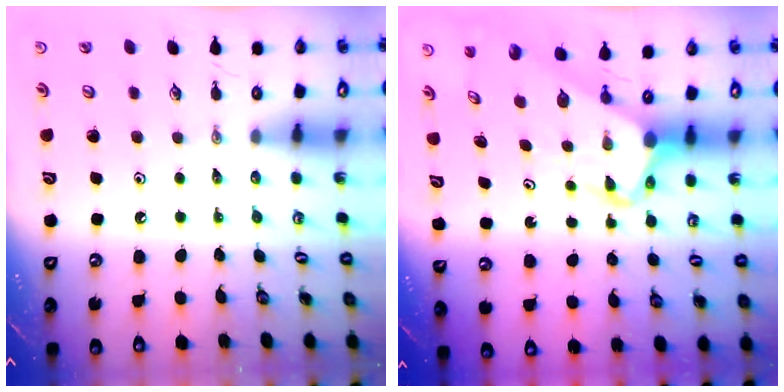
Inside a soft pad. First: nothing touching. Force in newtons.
{"total": 5.6, "press": 5.6, "slide": 0.5}